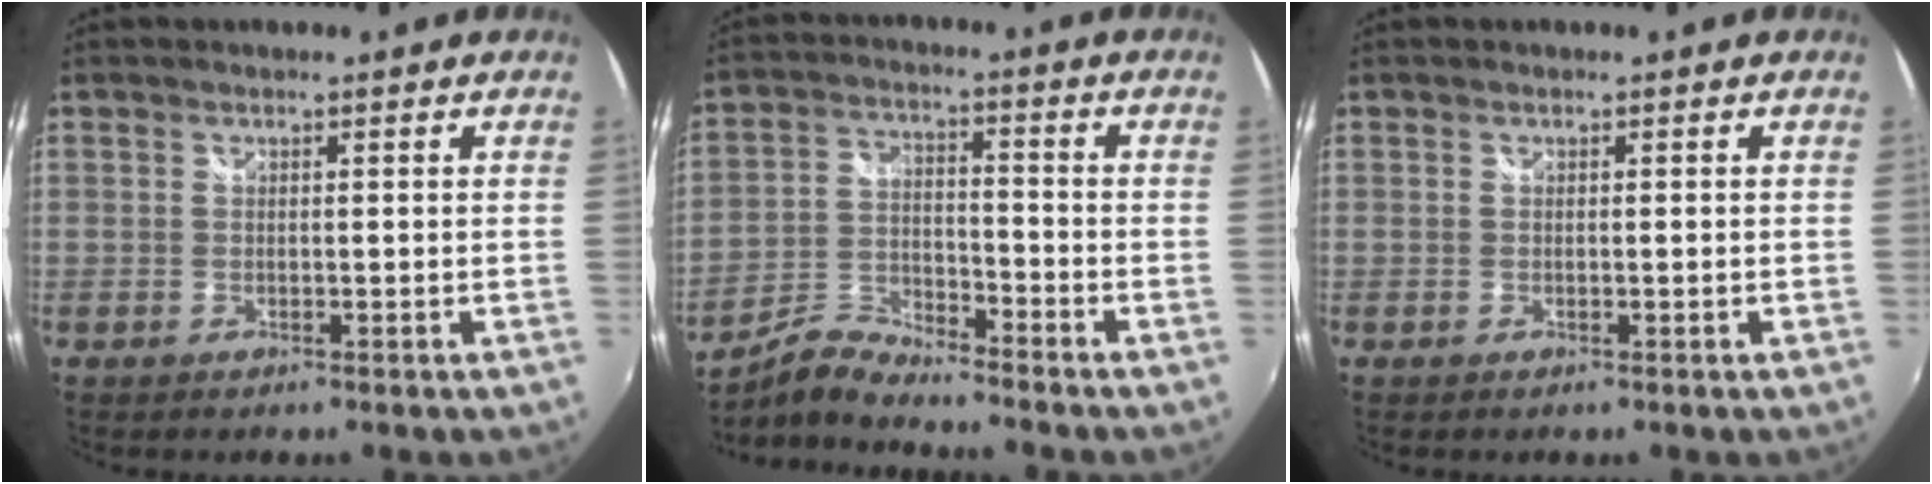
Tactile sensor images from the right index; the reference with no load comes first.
{"total": 7.3, "force": [-7.0, 0.3, 1.8], "torque": [-0.043, 0.010, -0.143]}
{"total": 0.7, "force": [-0.1, 0.1, 0.7], "torque": [-0.008, 0.002, -0.002]}